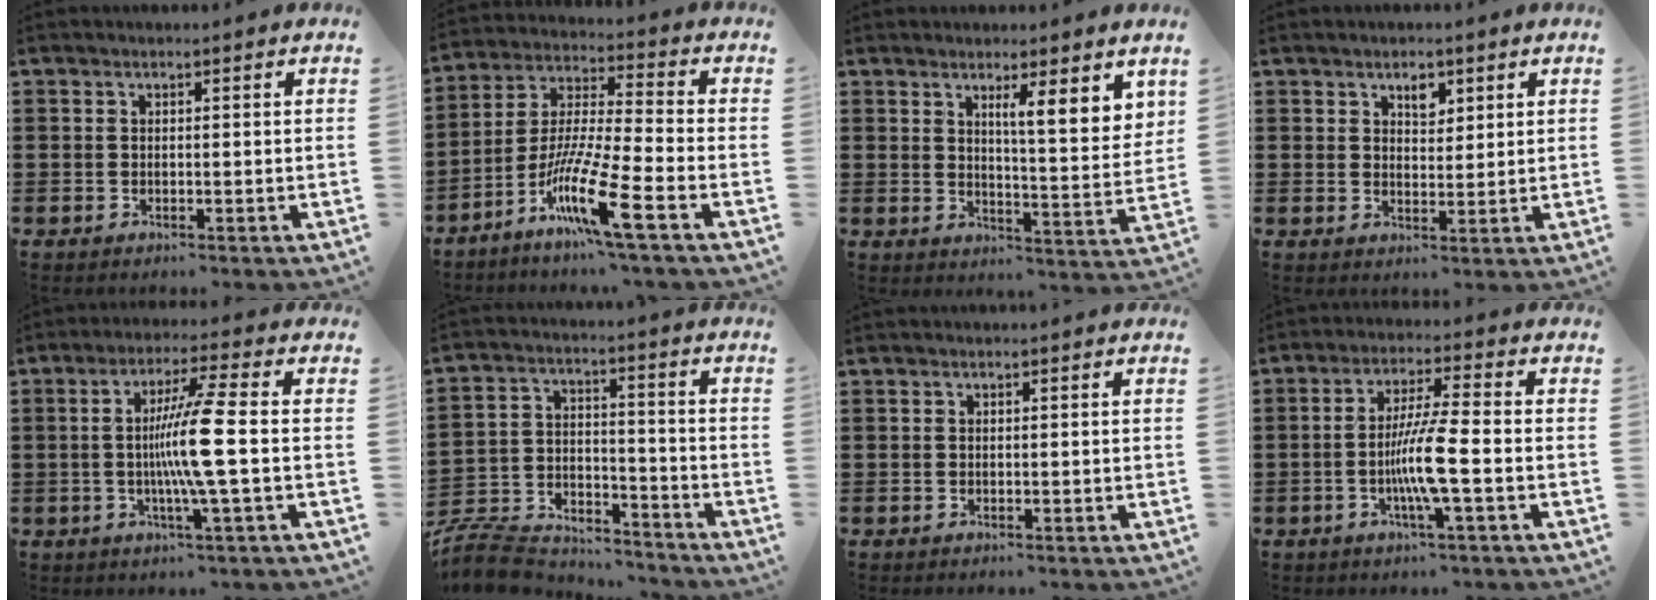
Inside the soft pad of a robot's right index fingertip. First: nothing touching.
{"total": 11.9, "force": [-6.8, 0.7, 9.7], "torque": [-0.207, -0.012, -0.136]}
{"total": 5.3, "force": [3.6, 0.4, 3.9], "torque": [-0.061, -0.022, 0.054]}
{"total": 3.0, "force": [2.0, 1.6, 1.5], "torque": [-0.020, -0.002, 0.032]}
{"total": 9.7, "force": [-0.8, -0.3, 9.6], "torque": [-0.190, -0.015, -0.027]}
{"total": 8.2, "force": [-7.9, 2.1, 1.3], "torque": [-0.035, 0.015, -0.158]}
{"total": 0.0}
{"total": 8.0, "force": [-2.1, 0.3, 7.7], "torque": [-0.151, -0.013, -0.045]}